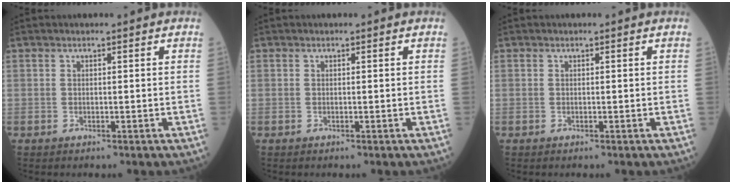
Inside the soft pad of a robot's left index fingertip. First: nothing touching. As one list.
[{"total": 0.0}, {"total": 0.0}]